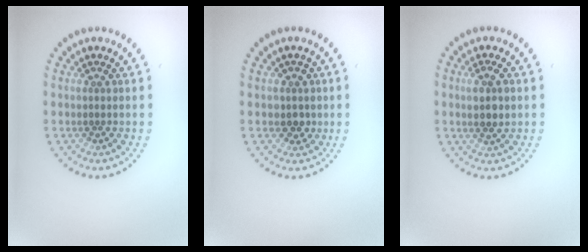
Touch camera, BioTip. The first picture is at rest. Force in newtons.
{"total": 1.8, "press": 1.6, "slide": 0.9}
{"total": 2.6, "press": 2.5, "slide": 0.7}